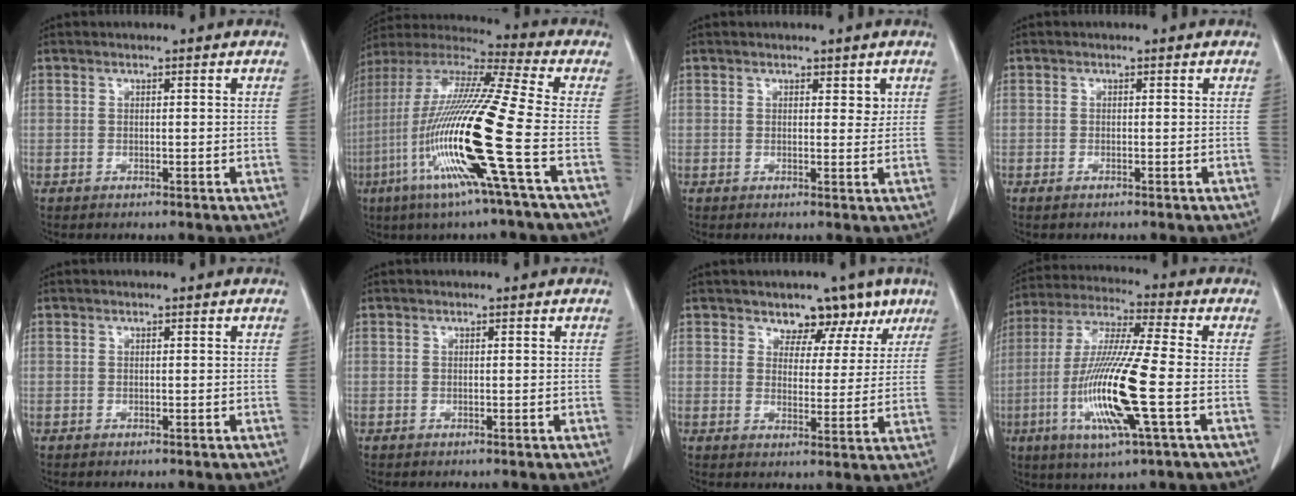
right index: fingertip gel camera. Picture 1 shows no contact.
{"total": 21.0, "force": [-6.2, -0.8, 20.0], "torque": [-0.427, -0.030, -0.136]}
{"total": 1.8, "force": [1.0, 1.1, 0.9], "torque": [-0.006, -0.007, 0.014]}
{"total": 0.5, "force": [-0.4, 0.1, 0.3], "torque": [-0.002, 0.000, -0.006]}
{"total": 0.0}
{"total": 0.0}
{"total": 7.0, "force": [4.9, 4.7, 1.8], "torque": [0.000, 0.002, 0.058]}
{"total": 16.2, "force": [-4.0, 0.5, 15.7], "torque": [-0.324, -0.018, -0.080]}